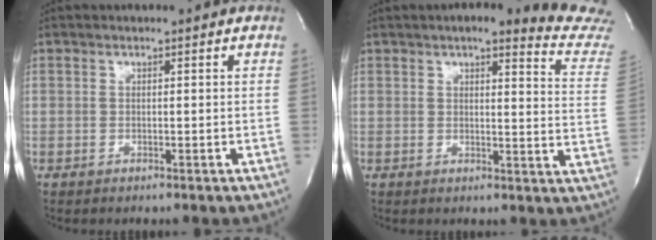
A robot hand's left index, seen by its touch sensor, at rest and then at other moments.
{"total": 13.5, "force": [12.6, 0.7, 4.8], "torque": [-0.038, -0.067, 0.116]}